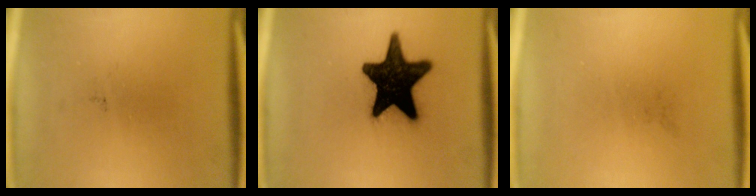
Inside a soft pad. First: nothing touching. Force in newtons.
{"total": 18.0}
{"total": 0.0}